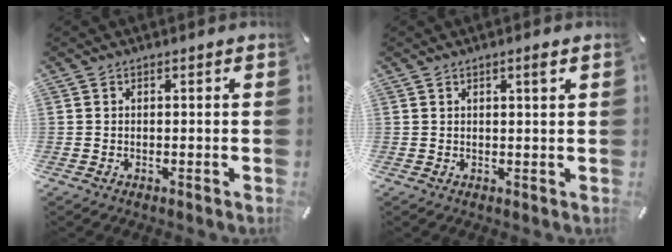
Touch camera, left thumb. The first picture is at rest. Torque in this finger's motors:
{"motor_torque": [0.07, -0.37, 0.02, 0.29, -0.01]}